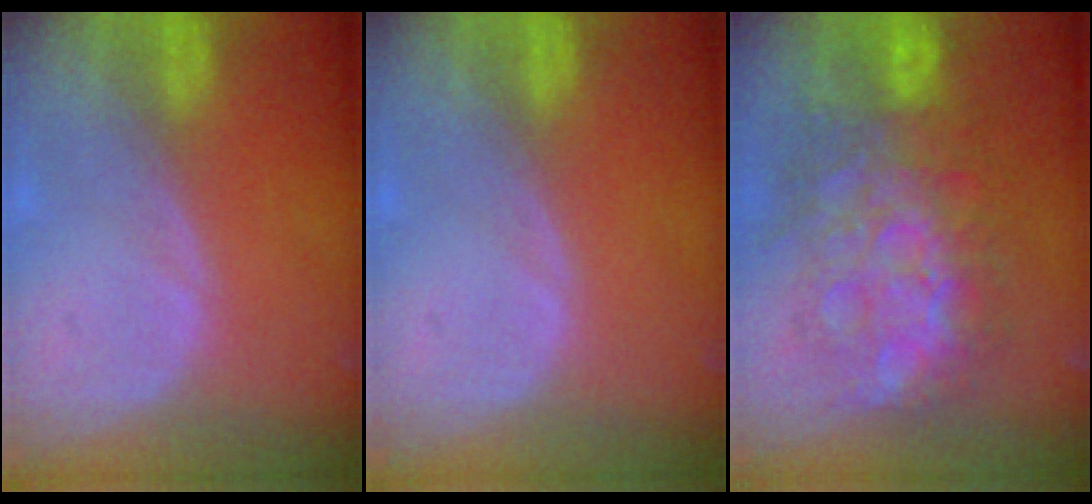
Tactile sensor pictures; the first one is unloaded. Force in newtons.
{"total": 0.0}
{"total": 12.1, "press": 12.0, "slide": 1.2}